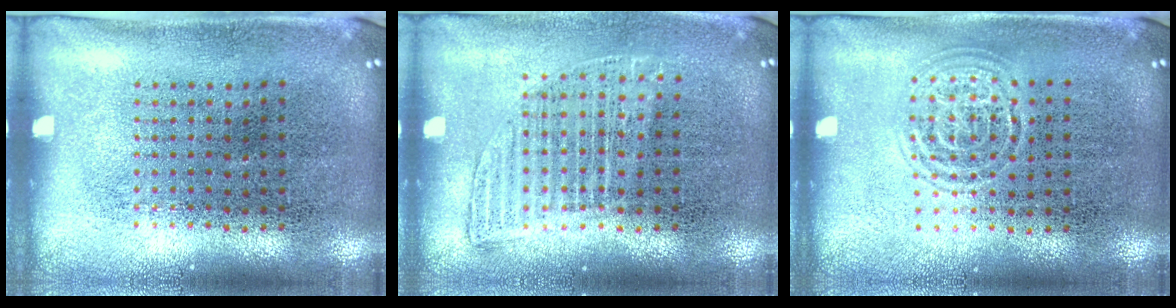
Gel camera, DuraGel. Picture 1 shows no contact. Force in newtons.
{"total": 1.1, "press": 1.0, "slide": 0.5}
{"total": 1.2, "press": 1.1, "slide": 0.2}